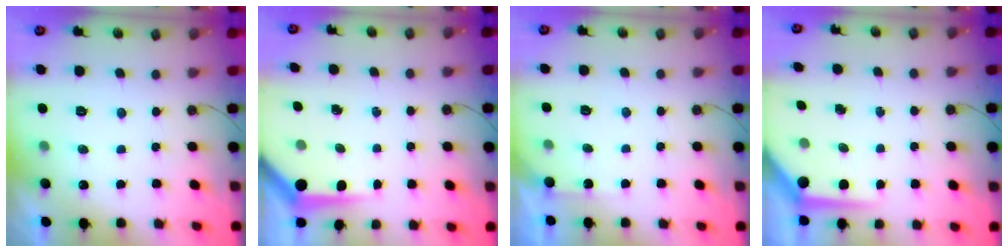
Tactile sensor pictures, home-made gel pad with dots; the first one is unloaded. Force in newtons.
{"total": 5.4, "press": 5.4, "slide": 0.6}
{"total": 1.7, "press": 1.7, "slide": 0.3}
{"total": 7.8, "press": 7.7, "slide": 0.8}